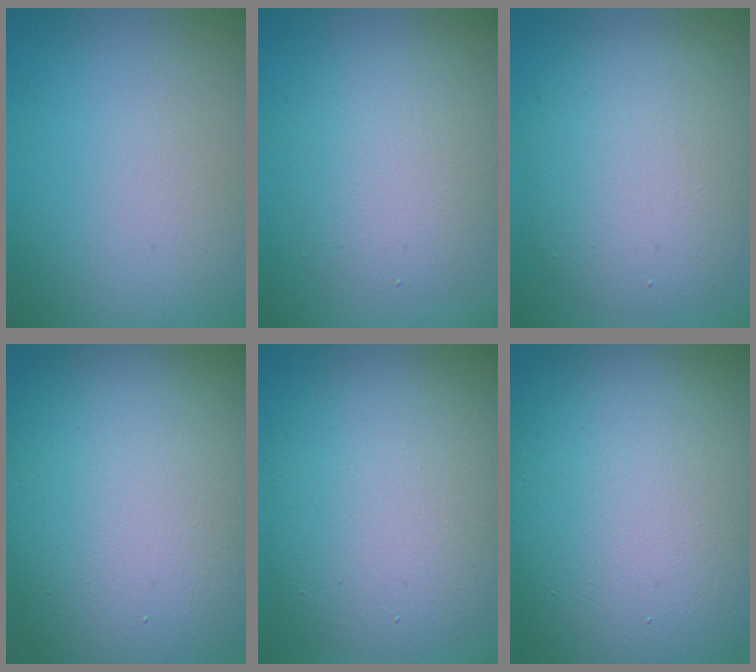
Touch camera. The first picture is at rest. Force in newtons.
{"total": 4.6, "press": 4.6, "slide": 0.1}
{"total": 7.5, "press": 7.5, "slide": 0.3}
{"total": 15.4, "press": 15.3, "slide": 0.7}
{"total": 9.7, "press": 9.6, "slide": 0.7}
{"total": 15.4, "press": 15.4, "slide": 0.9}